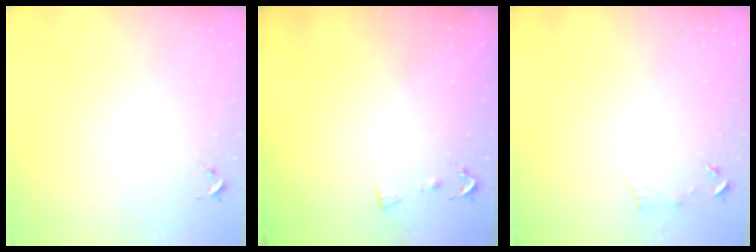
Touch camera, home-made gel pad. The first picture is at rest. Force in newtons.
{"total": 5.4, "press": 5.4, "slide": 0.8}
{"total": 3.4, "press": 3.3, "slide": 0.5}